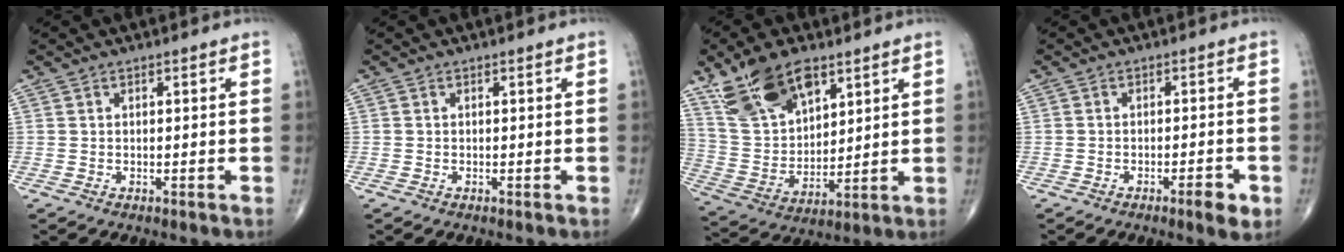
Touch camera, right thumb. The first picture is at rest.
{"total": 0.0}
{"total": 15.8, "force": [9.7, 7.8, 9.7], "torque": [-0.154, -0.034, 0.196]}
{"total": 4.0, "force": [-2.0, 0.9, 3.3], "torque": [-0.046, 0.004, -0.030]}